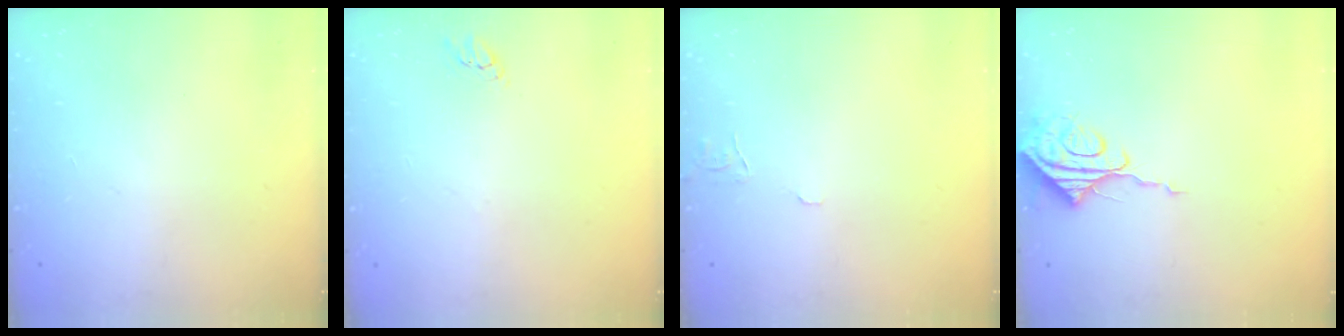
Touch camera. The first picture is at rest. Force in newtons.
{"total": 2.2, "press": 2.2, "slide": 0.1}
{"total": 5.3, "press": 5.3, "slide": 0.4}
{"total": 8.5, "press": 8.5, "slide": 0.9}